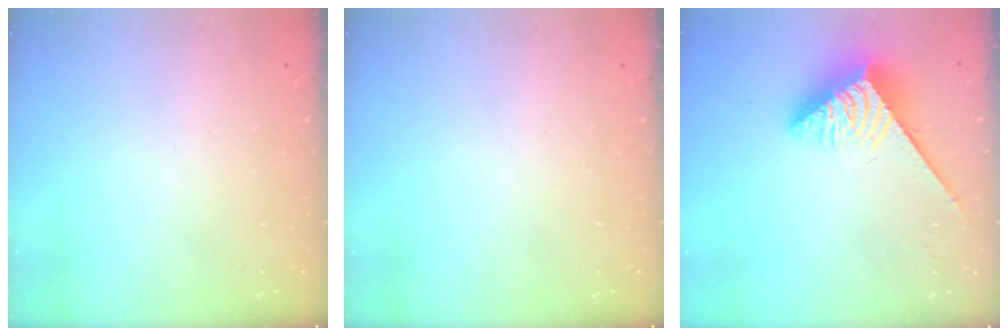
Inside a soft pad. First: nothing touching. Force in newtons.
{"total": 0.0}
{"total": 3.6, "press": 3.6, "slide": 0.4}